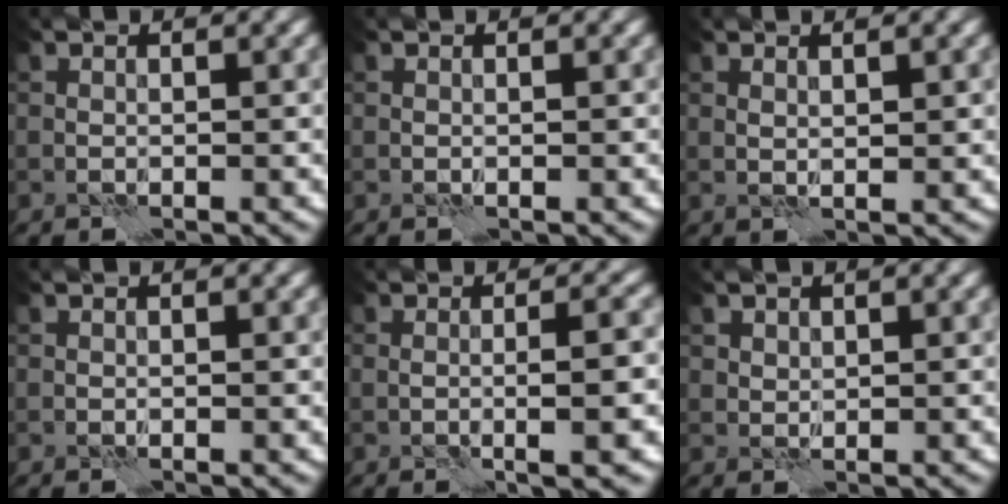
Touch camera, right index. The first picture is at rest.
{"total": 0.0}
{"total": 1.1, "force": [0.6, 0.2, 0.9], "torque": [-0.016, -0.003, 0.011]}
{"total": 0.0}
{"total": 4.3, "force": [-0.5, 1.0, 4.2], "torque": [-0.054, 0.006, -0.009]}
{"total": 1.2, "force": [0.7, 0.9, 0.4], "torque": [-0.006, -0.003, 0.015]}